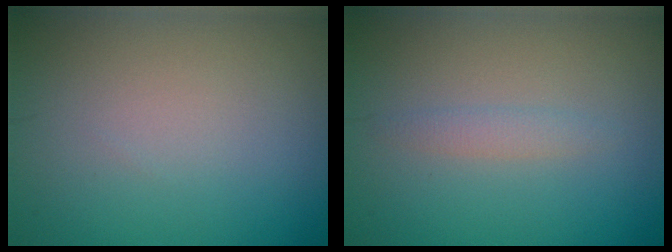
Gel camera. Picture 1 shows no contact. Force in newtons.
{"total": 1.2, "press": 1.2, "slide": 0.0}